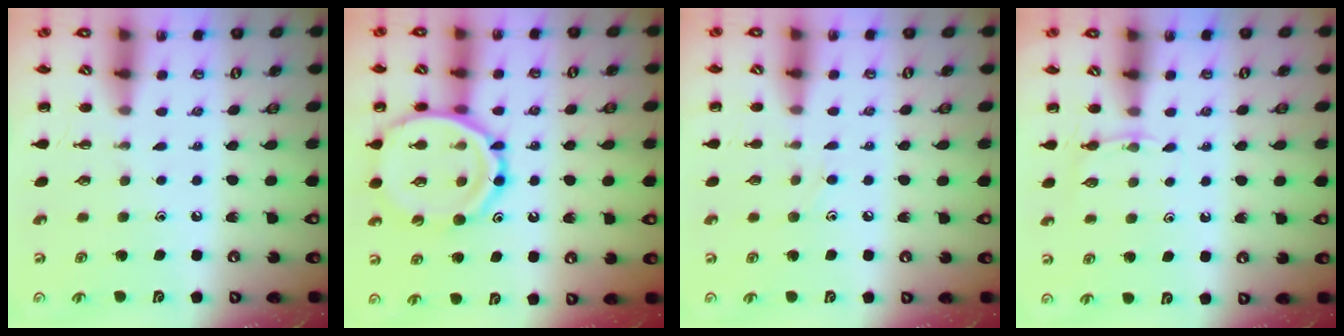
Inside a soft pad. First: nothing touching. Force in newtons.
{"total": 17.6, "press": 17.3, "slide": 3.0}
{"total": 5.2, "press": 4.9, "slide": 1.8}
{"total": 3.6, "press": 3.5, "slide": 1.0}